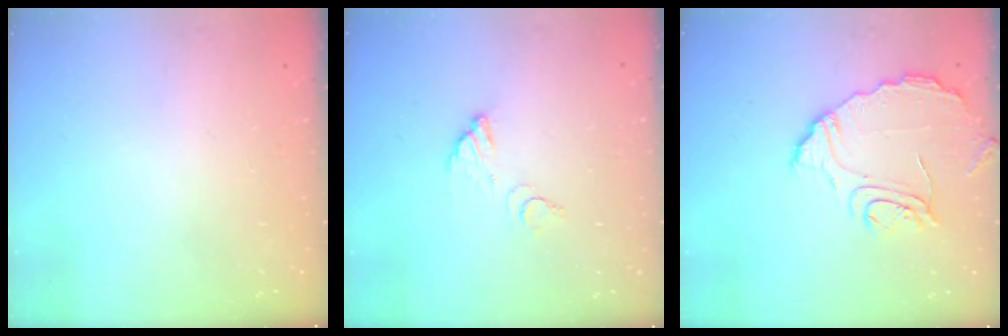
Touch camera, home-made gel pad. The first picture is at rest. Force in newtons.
{"total": 3.8, "press": 3.8, "slide": 0.2}
{"total": 10.9, "press": 10.9, "slide": 0.2}